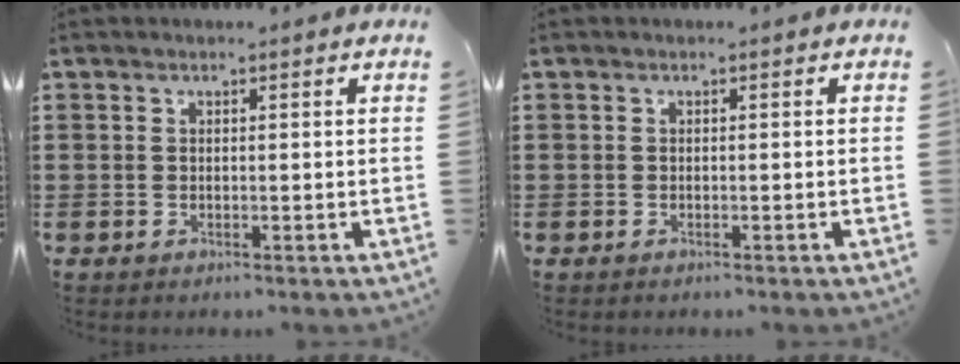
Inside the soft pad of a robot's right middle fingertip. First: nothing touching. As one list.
[{"total": 0.0}]